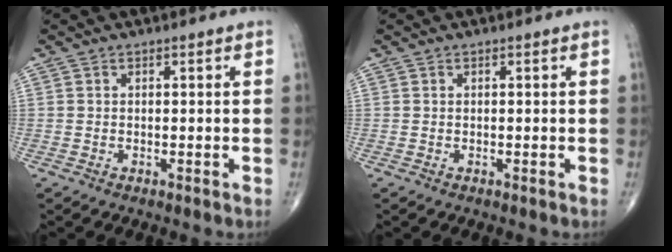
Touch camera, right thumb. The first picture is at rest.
{"total": 0.0}